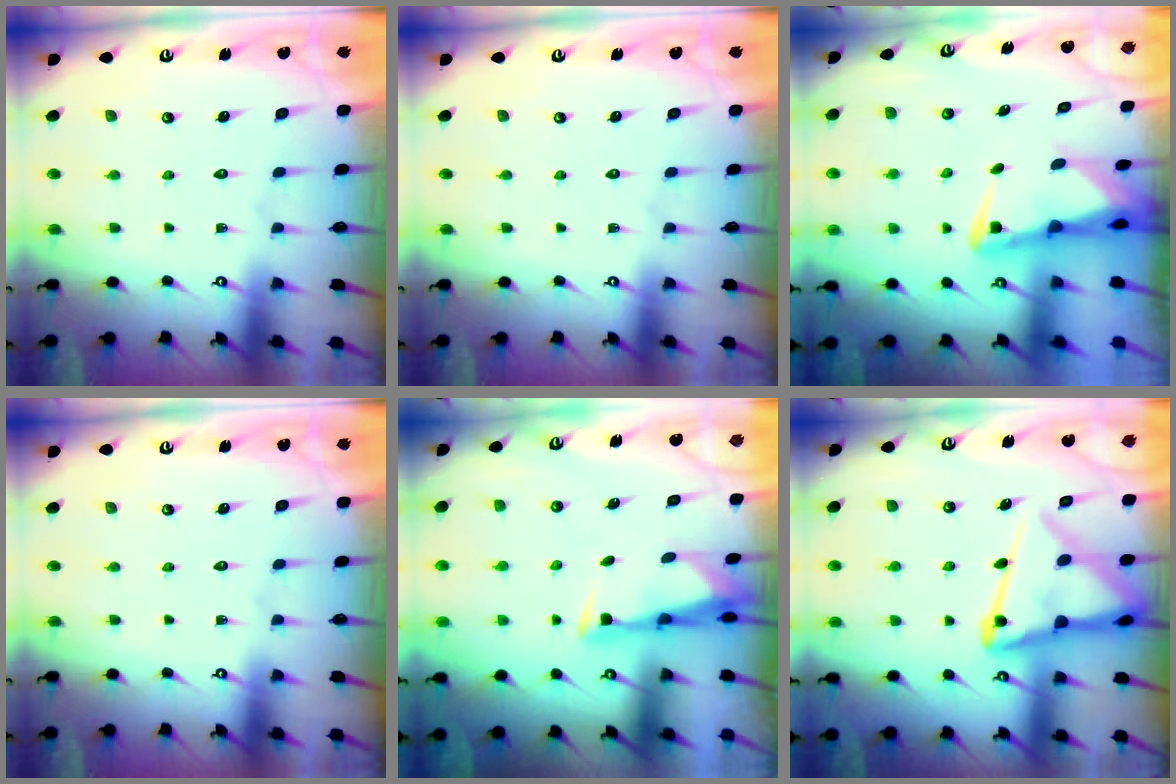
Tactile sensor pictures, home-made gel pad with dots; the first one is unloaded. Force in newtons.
{"total": 0.0}
{"total": 3.6, "press": 3.5, "slide": 0.8}
{"total": 0.0}
{"total": 3.2, "press": 3.1, "slide": 0.9}
{"total": 13.7, "press": 13.6, "slide": 1.4}